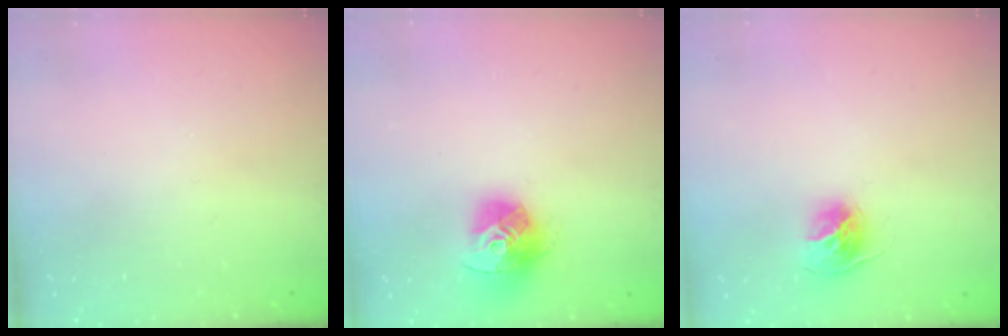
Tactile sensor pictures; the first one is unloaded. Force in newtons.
{"total": 15.2, "press": 15.2, "slide": 1.5}
{"total": 11.1, "press": 11.1, "slide": 0.9}